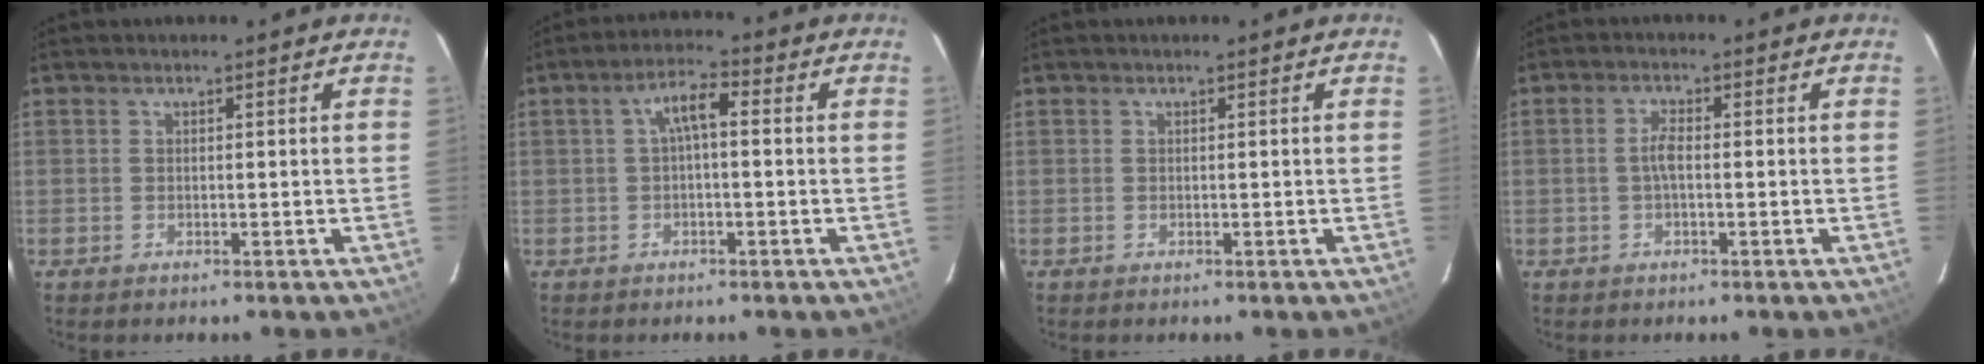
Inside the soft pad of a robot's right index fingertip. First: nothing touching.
{"total": 4.3, "force": [0.1, 1.5, 4.1], "torque": [-0.077, 0.016, 0.005]}
{"total": 0.0}
{"total": 2.5, "force": [-0.4, 0.8, 2.3], "torque": [-0.049, 0.006, -0.006]}